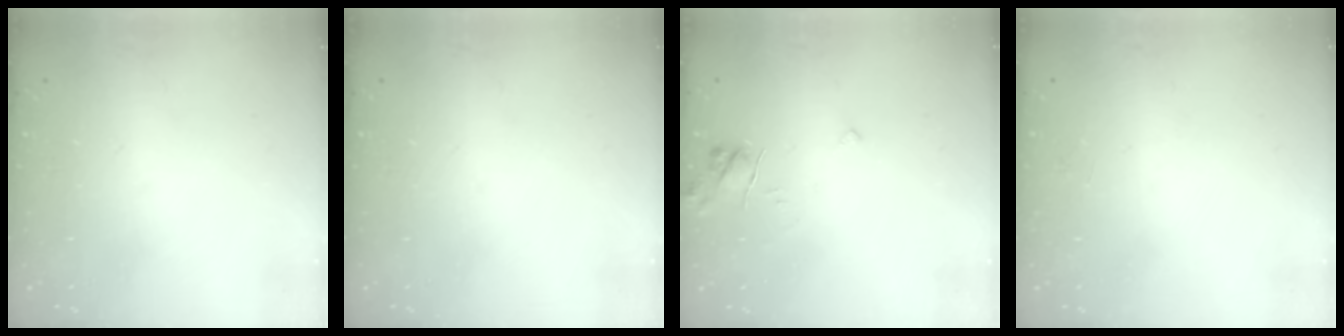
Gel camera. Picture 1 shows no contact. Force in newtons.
{"total": 0.0}
{"total": 6.2, "press": 6.2, "slide": 0.5}
{"total": 2.3, "press": 2.3, "slide": 0.2}